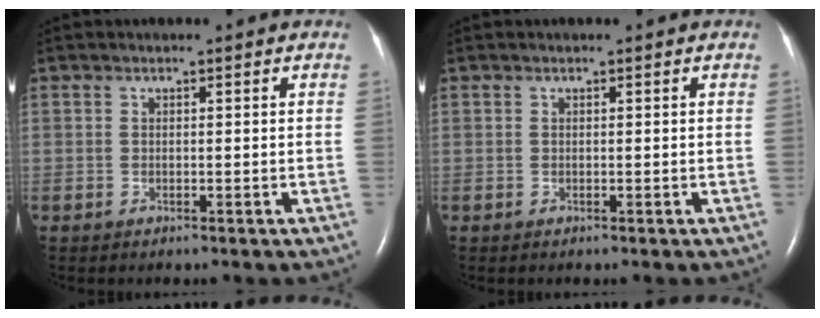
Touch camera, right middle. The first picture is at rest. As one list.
[{"total": 0.0}]